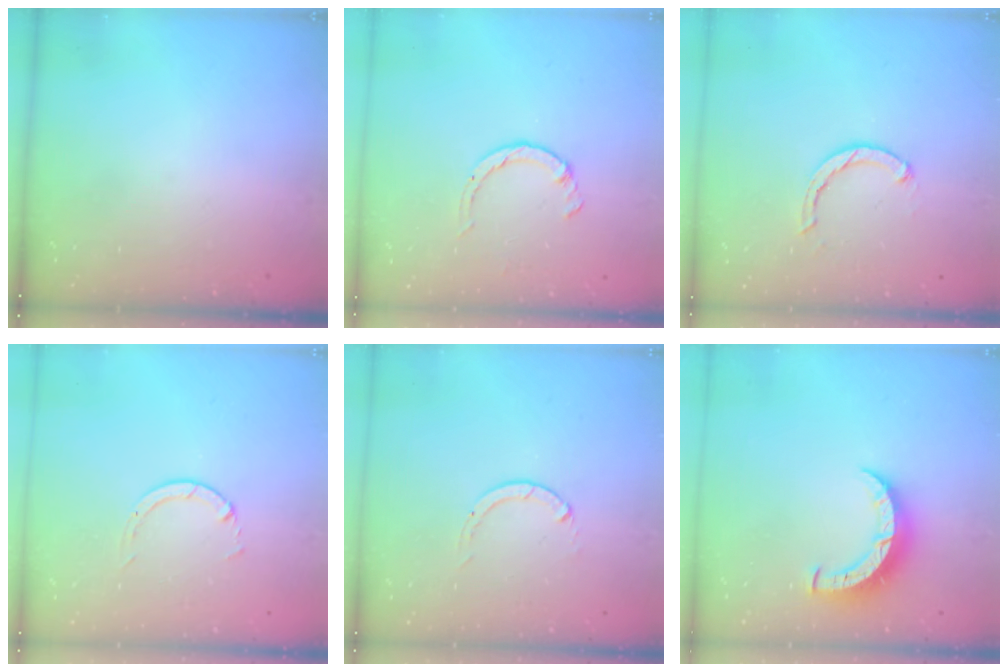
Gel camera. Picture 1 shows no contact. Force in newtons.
{"total": 2.6, "press": 2.6, "slide": 0.4}
{"total": 2.3, "press": 2.3, "slide": 0.3}
{"total": 1.3, "press": 1.2, "slide": 0.3}
{"total": 0.0}
{"total": 8.2, "press": 8.1, "slide": 1.0}